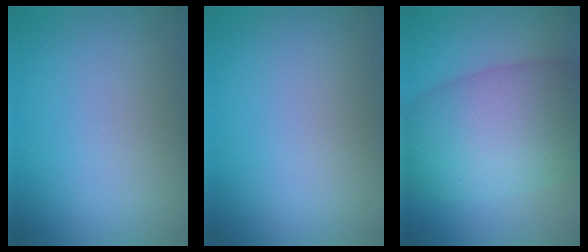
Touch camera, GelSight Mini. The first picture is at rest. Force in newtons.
{"total": 0.0}
{"total": 11.8, "press": 11.8, "slide": 0.3}